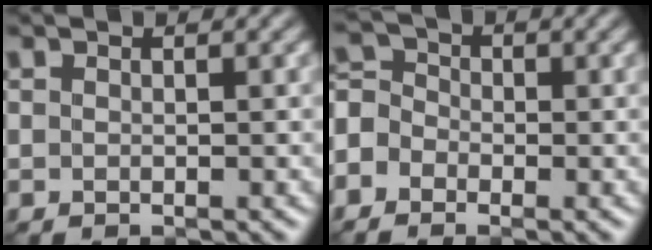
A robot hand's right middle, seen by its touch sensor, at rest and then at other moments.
{"total": 3.5, "force": [-1.7, 2.7, 1.3], "torque": [-0.025, 0.007, -0.043]}